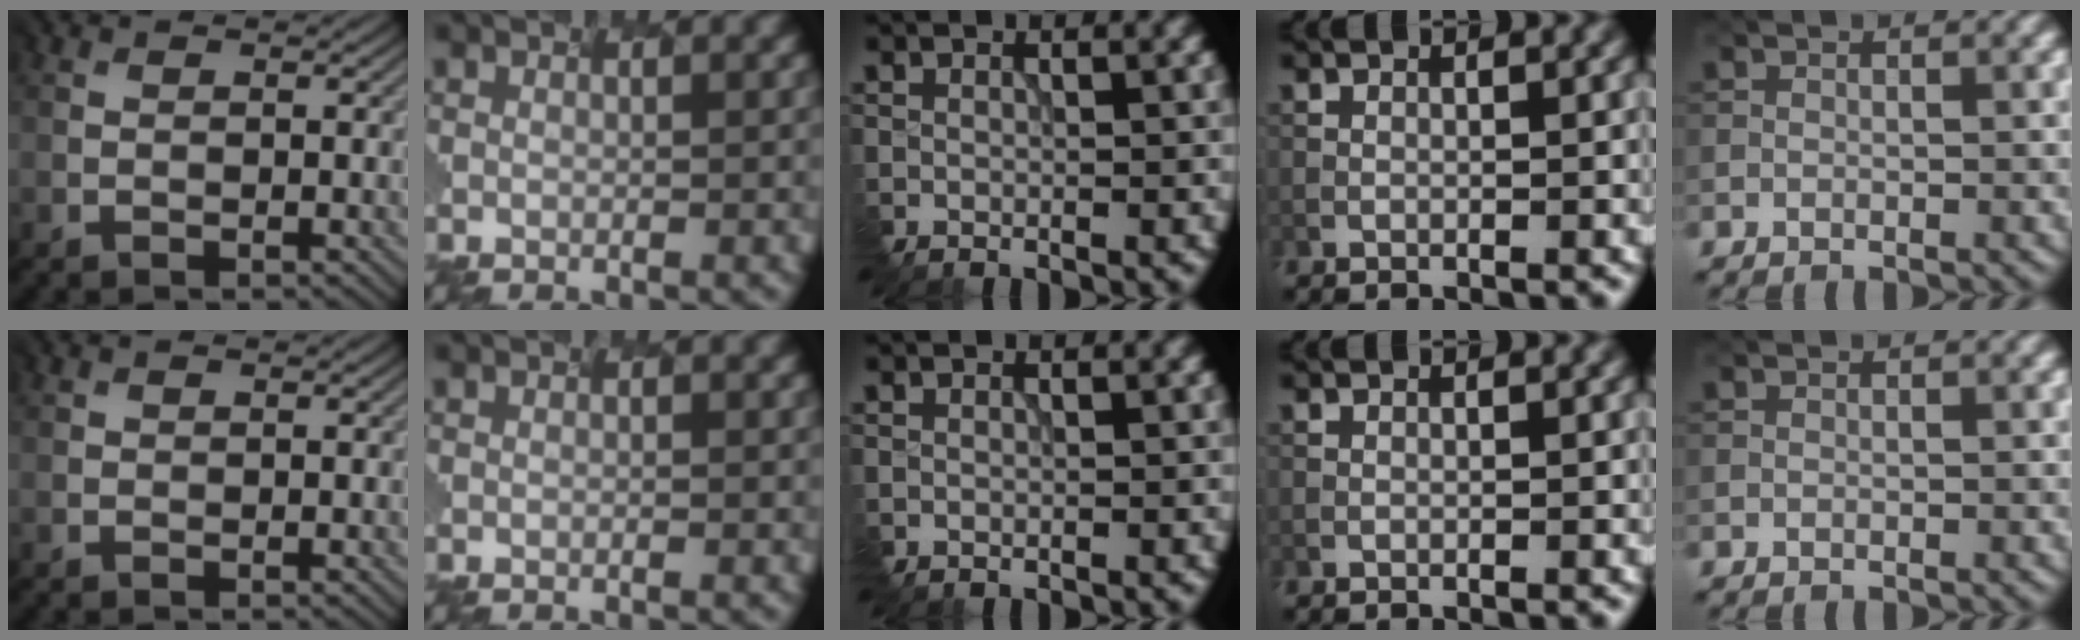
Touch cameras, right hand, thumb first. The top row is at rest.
{"thumb": {"total": 0.8, "force": [0.6, 0.5, 0.2], "torque": [0.001, 0.001, 0.011]}}